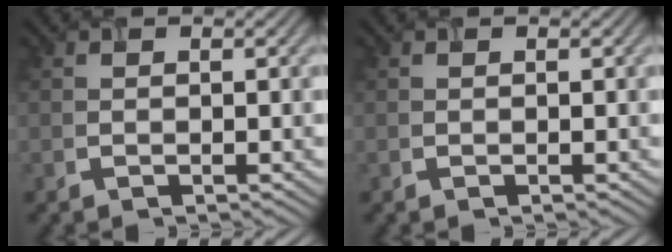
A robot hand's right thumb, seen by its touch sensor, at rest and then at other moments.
{"total": 0.0}